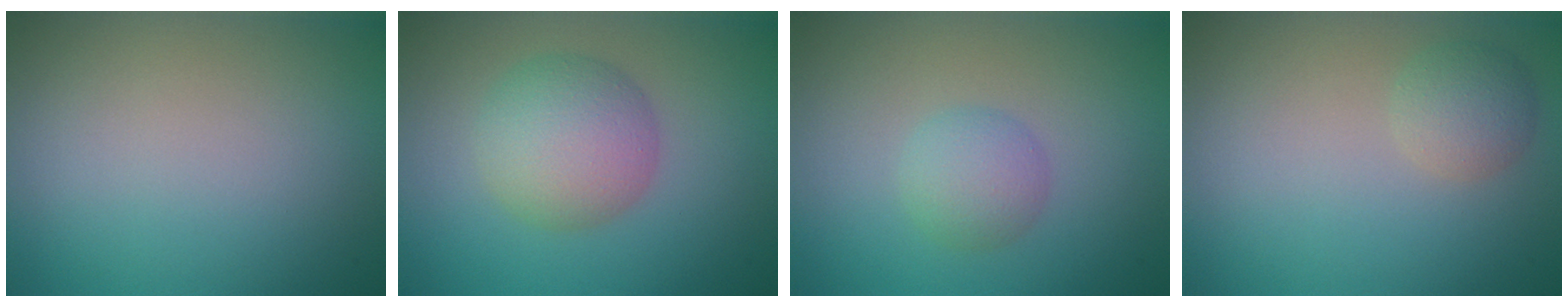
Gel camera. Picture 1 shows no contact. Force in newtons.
{"total": 5.3, "press": 5.3, "slide": 0.2}
{"total": 2.3, "press": 2.3, "slide": 0.1}
{"total": 2.1, "press": 2.1, "slide": 0.0}